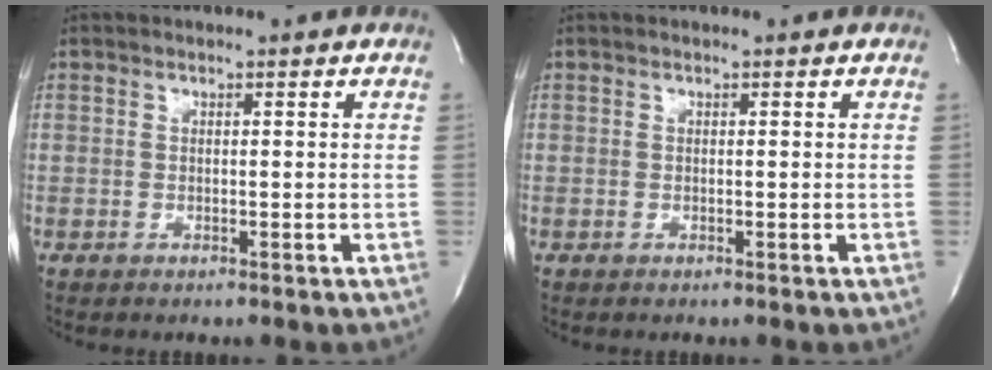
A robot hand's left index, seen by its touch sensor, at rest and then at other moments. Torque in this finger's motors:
{"motor_torque": [-0.04, 0.02, 0.00, 0.00]}